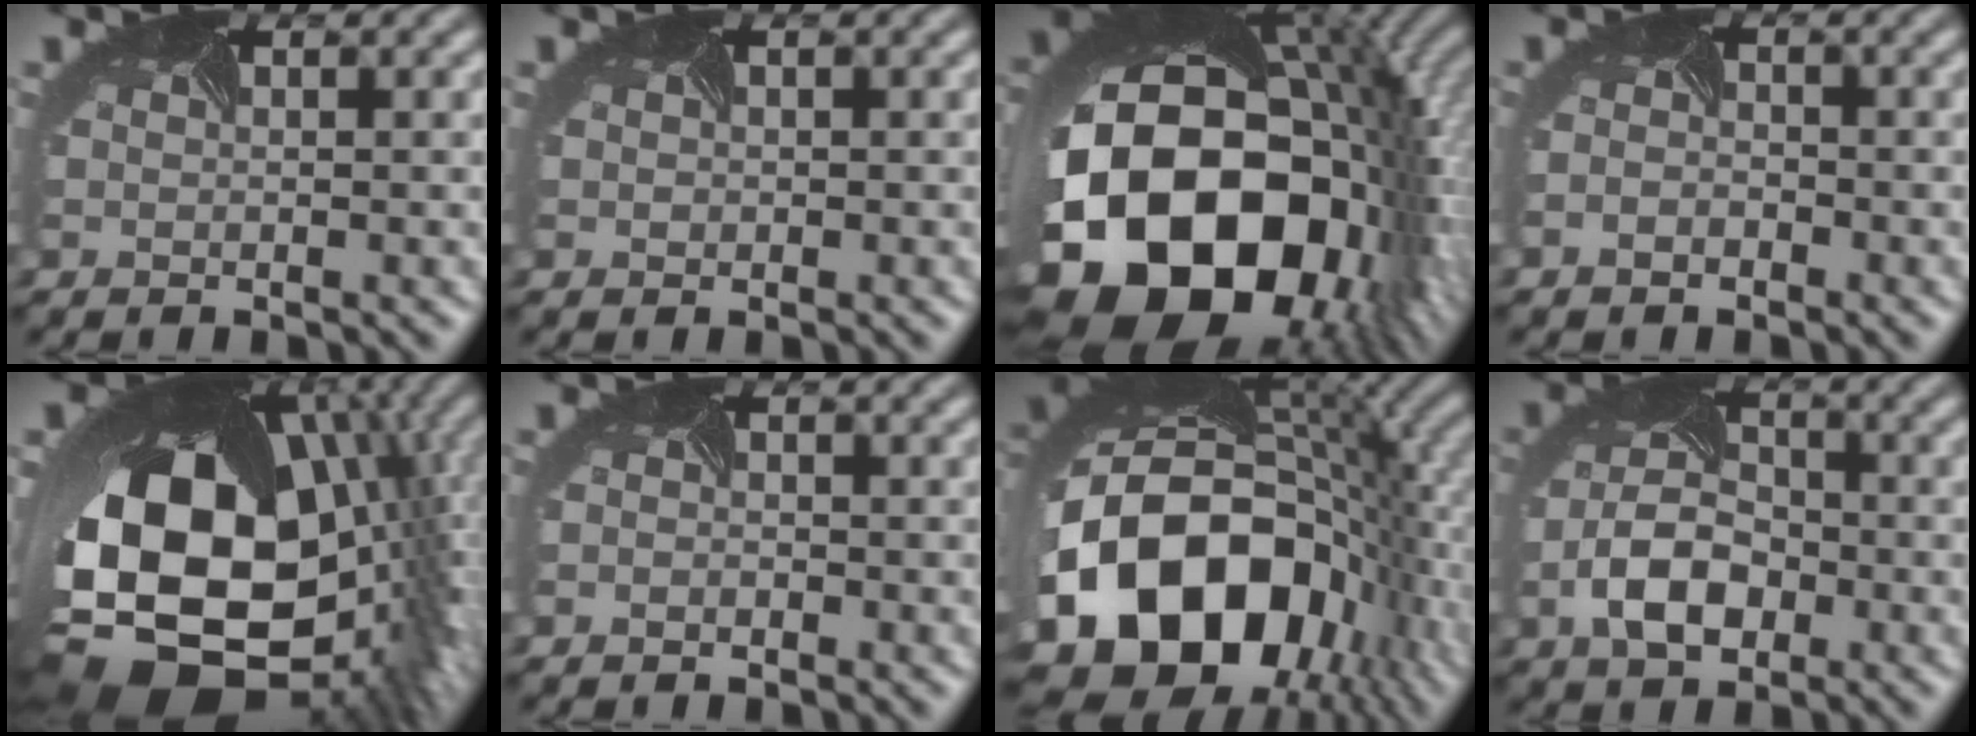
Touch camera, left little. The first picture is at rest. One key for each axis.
{"total": 0.5, "fx": 0.2, "fy": 0.5, "fz": 0.2, "tx": -0.002, "ty": -0.002, "tz": 0.001}
{"total": 21.6, "fx": -5.0, "fy": 14.9, "fz": 14.9, "tx": -0.309, "ty": -0.085, "tz": -0.052}
{"total": 1.2, "fx": -0.9, "fy": 0.6, "fz": 0.6, "tx": -0.018, "ty": -0.007, "tz": -0.016}
{"total": 19.9, "fx": -1.4, "fy": 13.9, "fz": 14.1, "tx": -0.285, "ty": -0.084, "tz": 0.021}
{"total": 0.6, "fx": -0.5, "fy": 0.2, "fz": 0.2, "tx": -0.008, "ty": -0.007, "tz": -0.009}
{"total": 18.4, "fx": -6.0, "fy": 13.0, "fz": 11.6, "tx": -0.235, "ty": -0.038, "tz": -0.095}
{"total": 5.4, "fx": -2.0, "fy": 3.2, "fz": 3.8, "tx": -0.088, "ty": -0.006, "tz": -0.038}